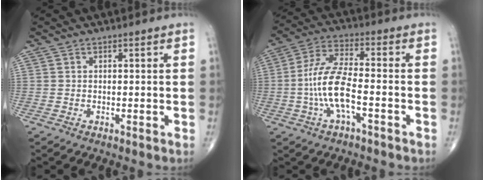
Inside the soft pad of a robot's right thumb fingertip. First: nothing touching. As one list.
[{"total": 11.0, "force": [-2.8, 3.7, 10.0], "torque": [-0.213, 0.034, -0.056]}]